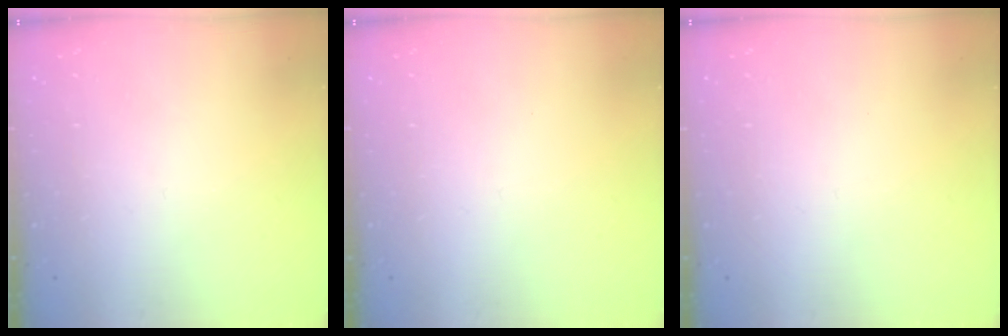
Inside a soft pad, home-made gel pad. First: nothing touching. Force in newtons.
{"total": 0.0}
{"total": 0.0}